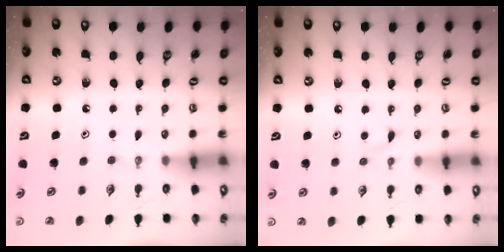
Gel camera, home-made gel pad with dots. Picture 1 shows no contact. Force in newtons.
{"total": 3.3, "press": 3.2, "slide": 0.4}